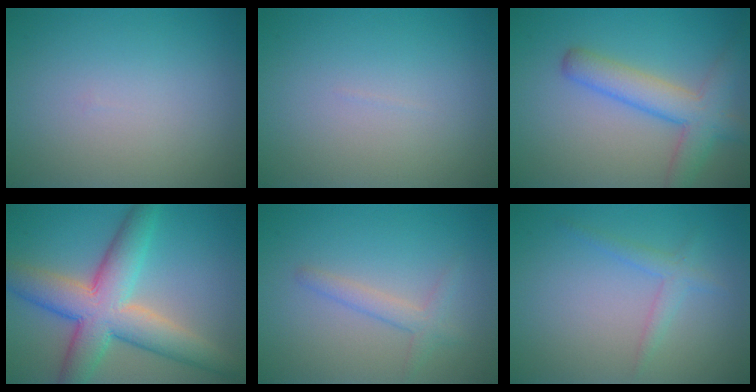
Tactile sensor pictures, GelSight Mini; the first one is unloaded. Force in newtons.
{"total": 0.0}
{"total": 5.0, "press": 5.0, "slide": 0.2}
{"total": 8.8, "press": 8.8, "slide": 0.2}
{"total": 1.9, "press": 1.9, "slide": 0.1}
{"total": 1.6, "press": 1.6, "slide": 0.2}